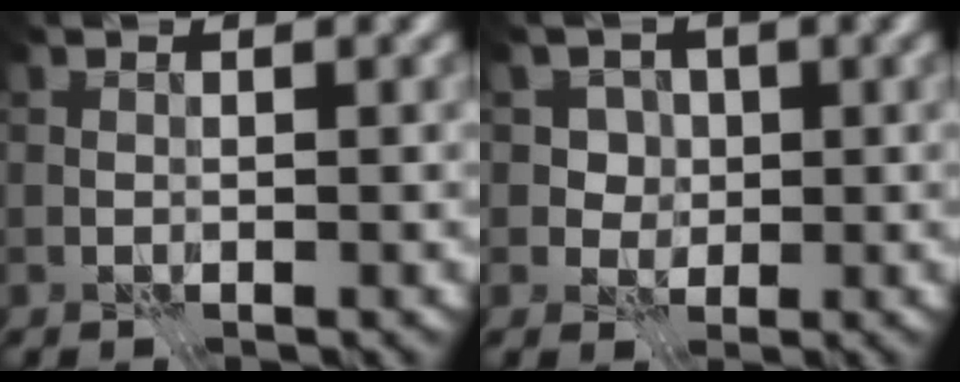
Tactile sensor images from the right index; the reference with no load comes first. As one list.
[{"total": 3.1, "force": [1.0, 2.7, 1.2], "torque": [-0.011, -0.004, 0.013]}]